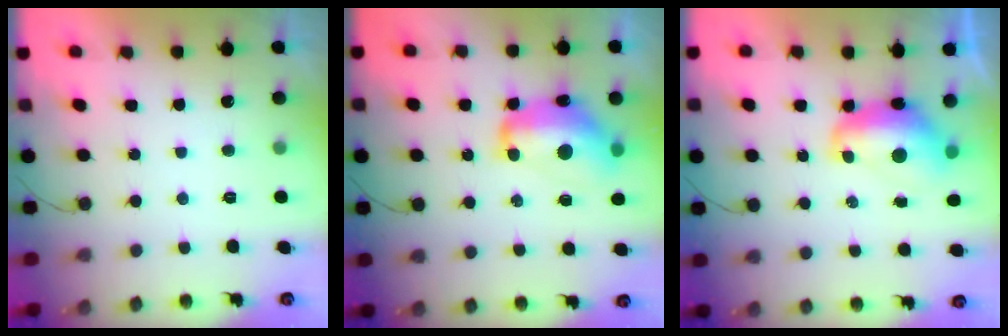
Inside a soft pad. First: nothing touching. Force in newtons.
{"total": 14.2, "press": 14.1, "slide": 1.7}
{"total": 10.3, "press": 10.2, "slide": 0.9}